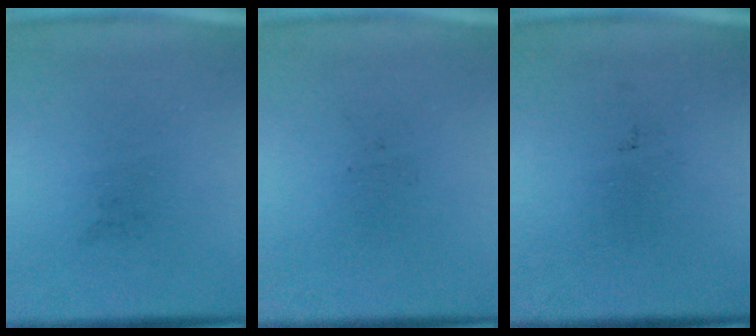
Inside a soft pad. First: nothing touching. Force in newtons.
{"total": 0.0}
{"total": 0.0}